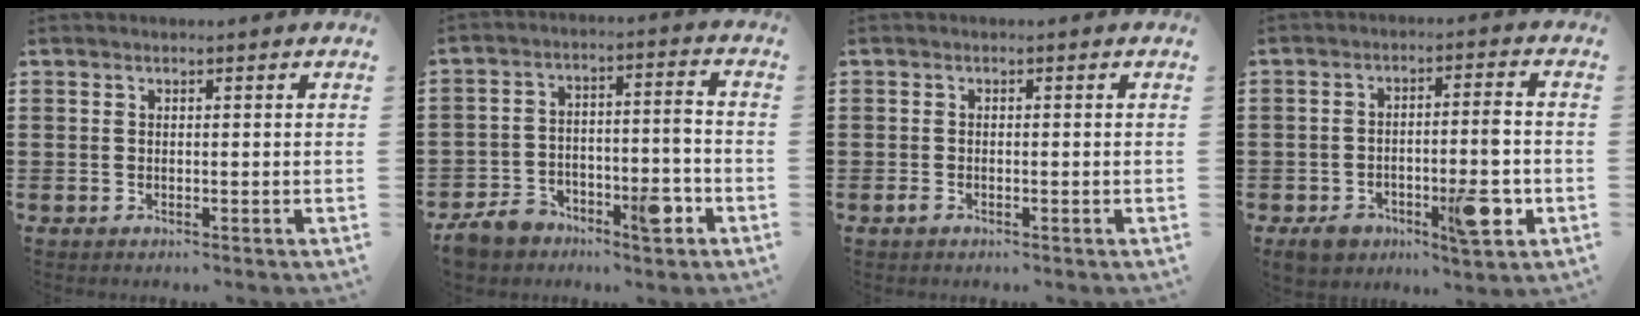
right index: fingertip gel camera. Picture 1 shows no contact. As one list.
[{"total": 10.2, "force": [-5.8, 4.3, 7.1], "torque": [-0.121, 0.027, -0.102]}, {"total": 0.8, "force": [-0.6, 0.3, 0.5], "torque": [-0.012, -0.005, -0.010]}, {"total": 10.6, "force": [-3.1, 4.1, 9.2], "torque": [-0.133, 0.007, -0.046]}]